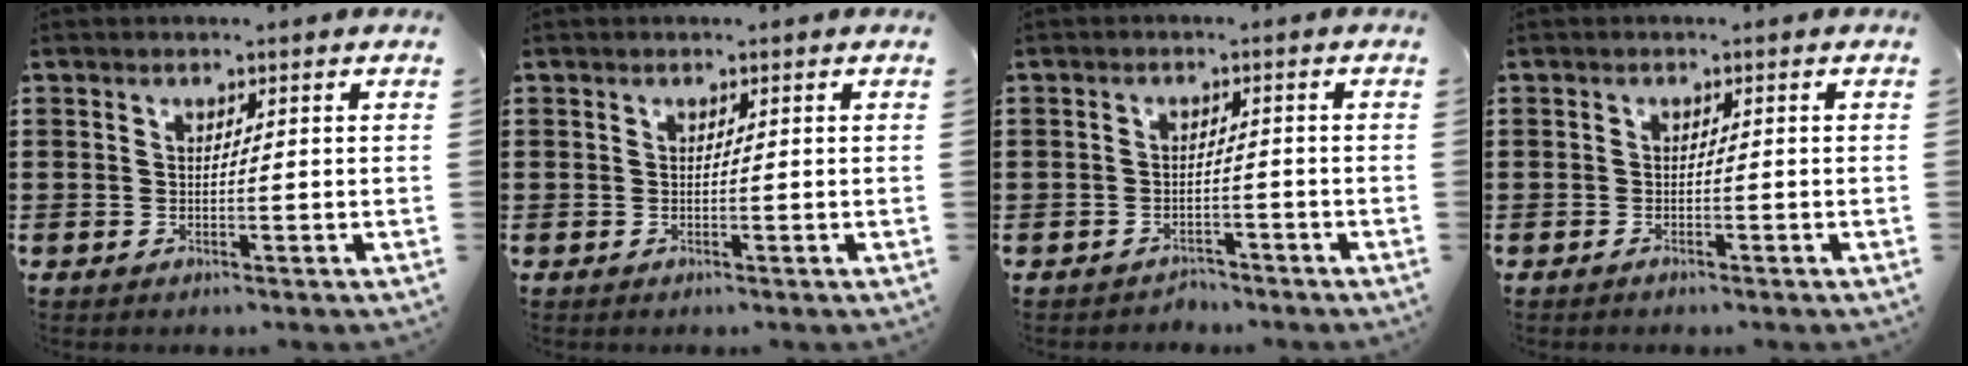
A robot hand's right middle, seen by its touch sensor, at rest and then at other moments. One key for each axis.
{"total": 0.0}
{"total": 2.2, "fx": -2.1, "fy": 0.4, "fz": -0.3, "tx": -0.003, "ty": 0.000, "tz": -0.048}
{"total": 0.7, "fx": -0.6, "fy": 0.1, "fz": 0.2, "tx": -0.007, "ty": -0.004, "tz": -0.011}